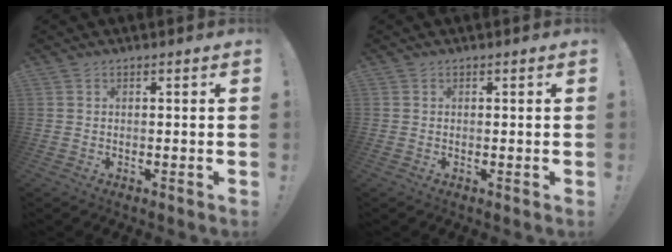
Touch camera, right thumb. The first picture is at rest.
{"total": 0.0}